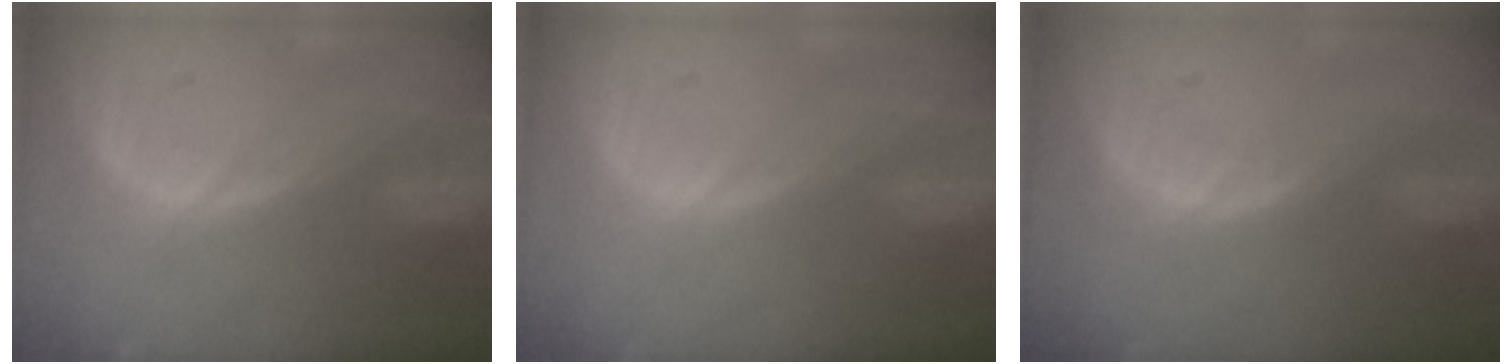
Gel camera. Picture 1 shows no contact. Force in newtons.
{"total": 0.0}
{"total": 0.7, "press": 0.6, "slide": 0.2}